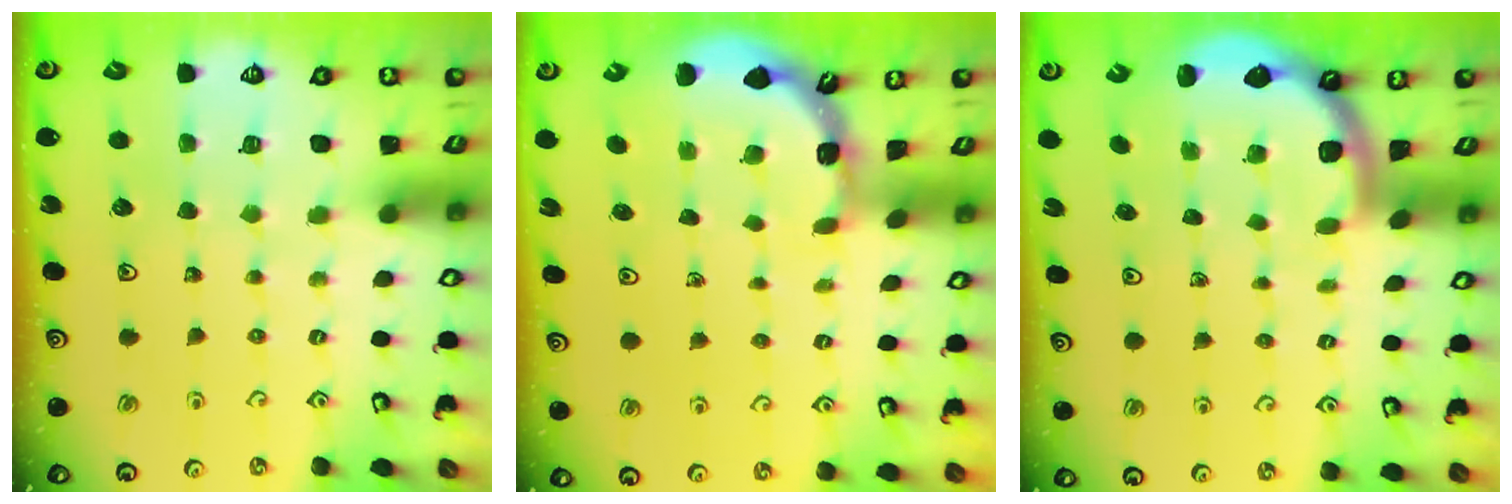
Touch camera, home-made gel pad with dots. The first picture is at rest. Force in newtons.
{"total": 1.7, "press": 1.7, "slide": 0.1}
{"total": 1.6, "press": 1.6, "slide": 0.1}